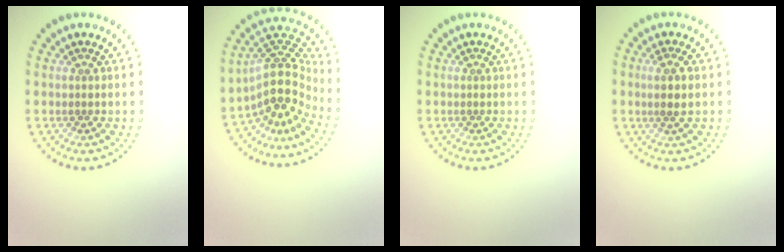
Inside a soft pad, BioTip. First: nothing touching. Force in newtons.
{"total": 5.2, "press": 3.8, "slide": 3.6}
{"total": 0.0}
{"total": 1.5, "press": 1.3, "slide": 0.6}